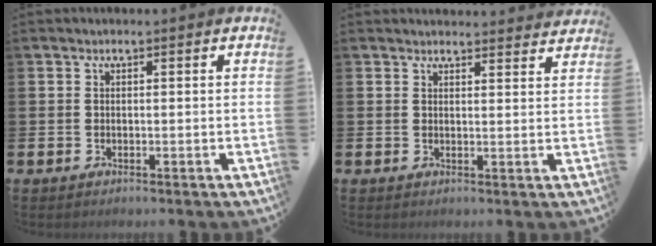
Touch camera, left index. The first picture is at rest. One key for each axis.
{"total": 2.7, "fx": 2.6, "fy": 0.3, "fz": -0.1, "tx": 0.005, "ty": -0.019, "tz": 0.046}